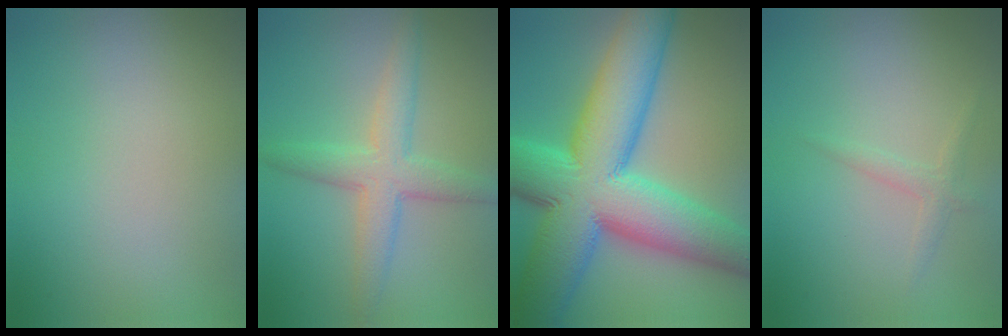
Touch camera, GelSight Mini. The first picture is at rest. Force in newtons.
{"total": 4.3, "press": 4.3, "slide": 0.2}
{"total": 16.0, "press": 16.0, "slide": 0.4}
{"total": 1.3, "press": 1.3, "slide": 0.0}